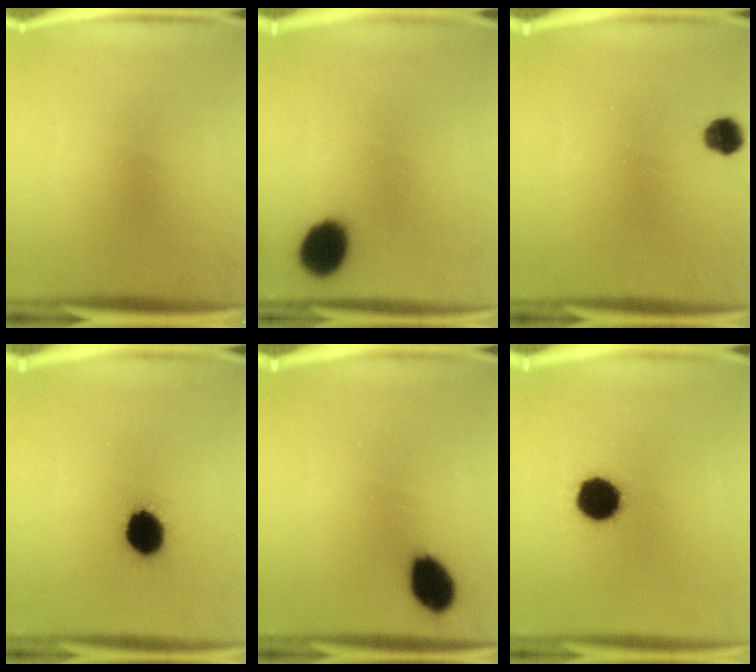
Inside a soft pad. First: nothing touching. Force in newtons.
{"total": 10.3}
{"total": 4.1}
{"total": 11.0}
{"total": 9.8}
{"total": 12.5}